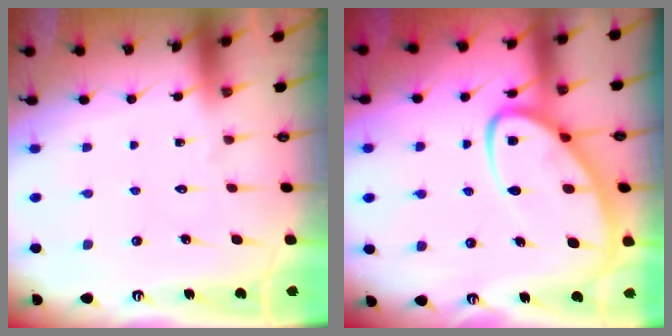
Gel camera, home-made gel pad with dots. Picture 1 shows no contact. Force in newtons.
{"total": 11.2, "press": 11.1, "slide": 0.9}